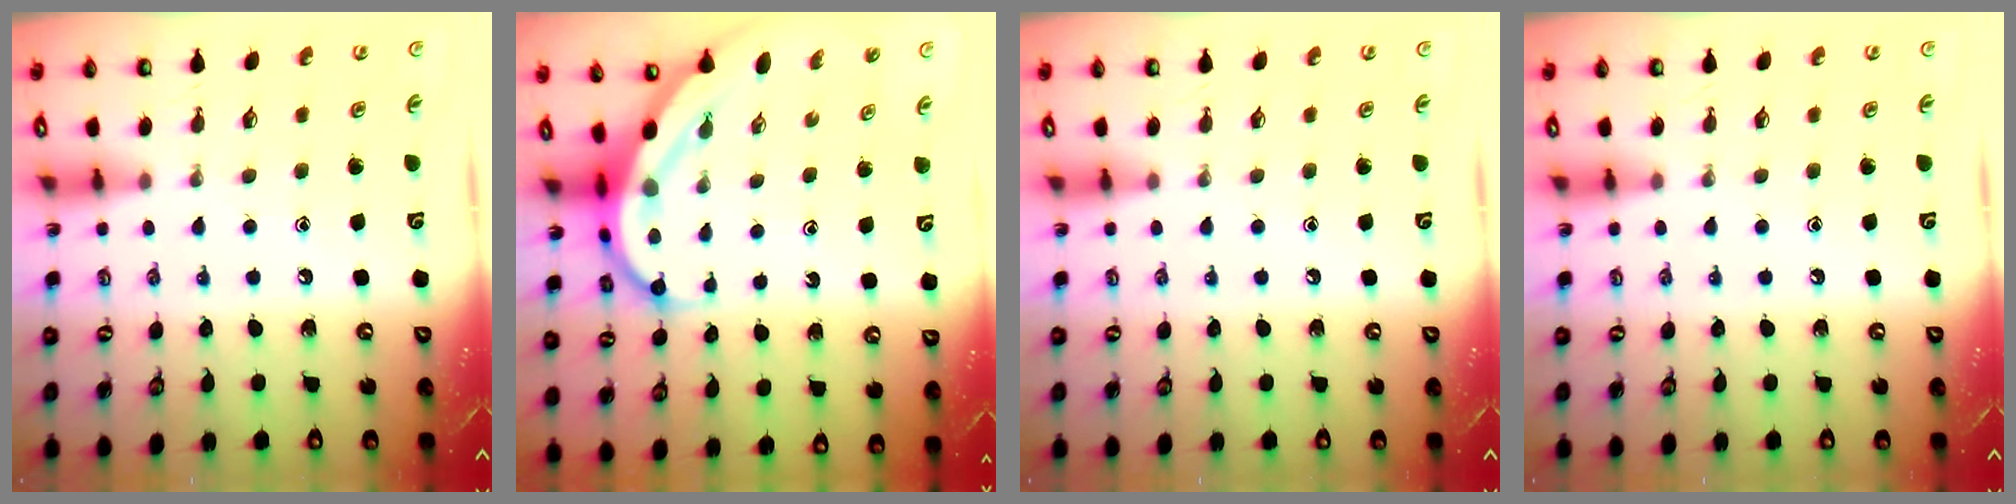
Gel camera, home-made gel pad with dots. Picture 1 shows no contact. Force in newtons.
{"total": 8.9, "press": 8.8, "slide": 1.2}
{"total": 0.0}
{"total": 0.0}